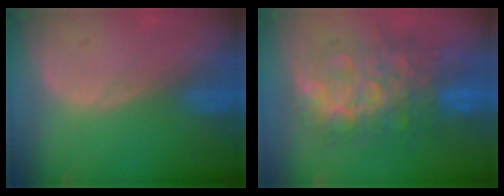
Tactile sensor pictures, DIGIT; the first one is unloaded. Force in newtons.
{"total": 12.1, "press": 12.0, "slide": 1.2}